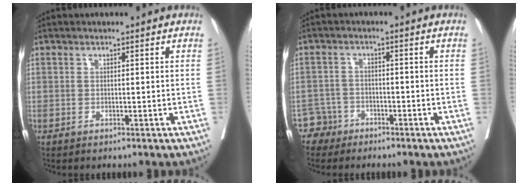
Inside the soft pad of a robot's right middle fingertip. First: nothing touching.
{"total": 3.2, "force": [-2.4, 1.9, -1.0], "torque": [0.016, 0.008, -0.048]}